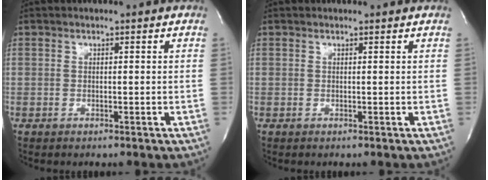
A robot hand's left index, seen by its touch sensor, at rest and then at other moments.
{"total": 0.9, "force": [0.8, 0.1, 0.0], "torque": [-0.008, 0.006, 0.011]}